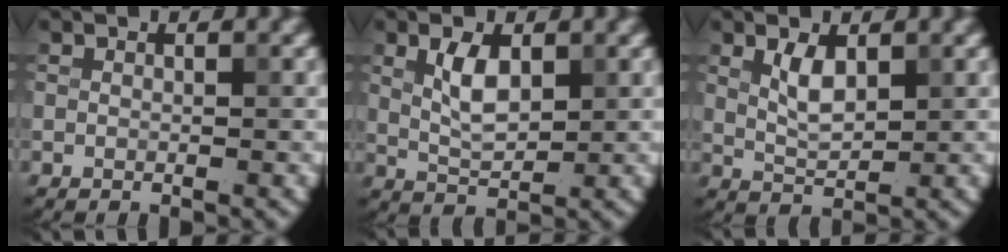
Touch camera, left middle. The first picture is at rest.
{"total": 3.4, "force": [1.0, 1.7, 2.7], "torque": [-0.055, 0.001, 0.023]}
{"total": 2.6, "force": [1.1, 1.2, 2.0], "torque": [-0.043, -0.002, 0.024]}